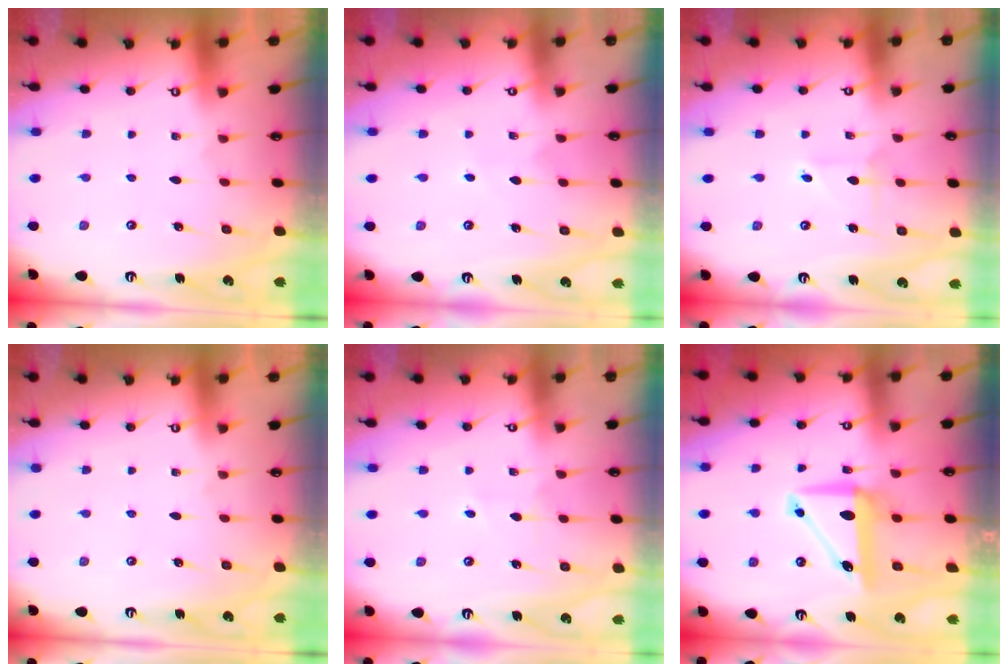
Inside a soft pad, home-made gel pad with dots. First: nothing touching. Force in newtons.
{"total": 3.6, "press": 3.6, "slide": 0.3}
{"total": 2.5, "press": 2.4, "slide": 0.2}
{"total": 0.0}
{"total": 2.7, "press": 2.6, "slide": 0.3}
{"total": 8.9, "press": 8.7, "slide": 2.0}